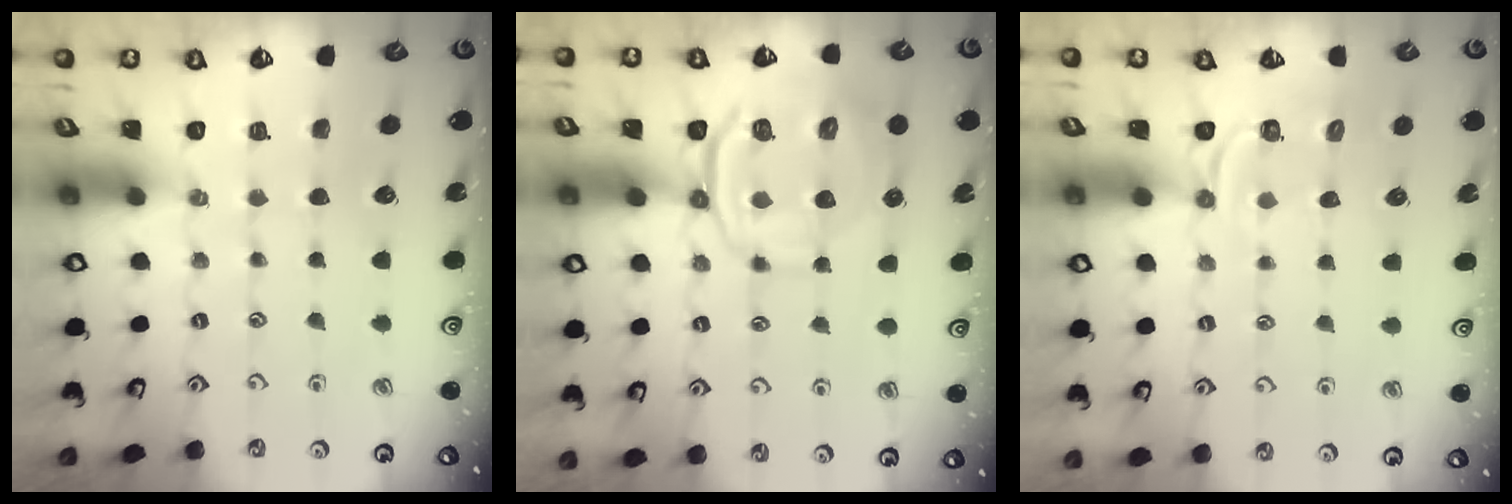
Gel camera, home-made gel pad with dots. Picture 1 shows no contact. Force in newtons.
{"total": 10.9, "press": 10.7, "slide": 2.1}
{"total": 3.3, "press": 2.8, "slide": 1.7}